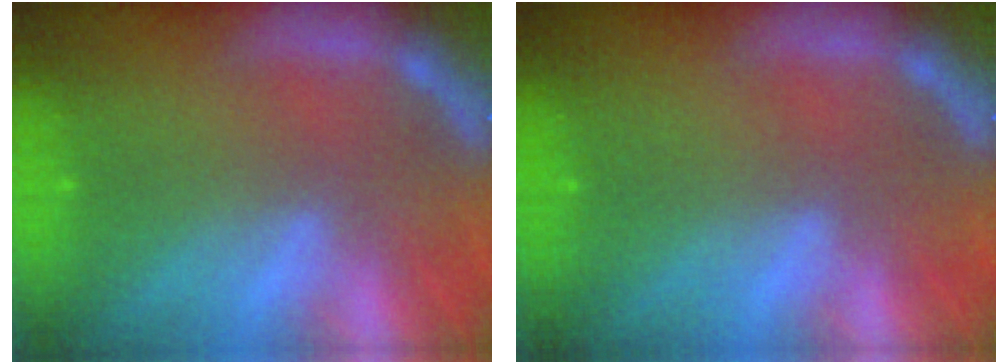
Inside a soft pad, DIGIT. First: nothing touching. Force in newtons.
{"total": 0.0}